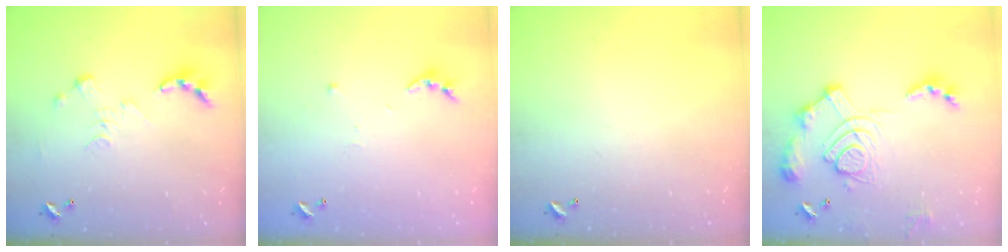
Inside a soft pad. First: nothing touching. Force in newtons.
{"total": 3.8, "press": 3.8, "slide": 0.3}
{"total": 0.0}
{"total": 17.1, "press": 17.0, "slide": 1.6}